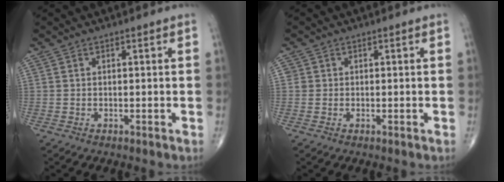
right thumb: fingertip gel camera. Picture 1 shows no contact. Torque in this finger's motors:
{"motor_torque": [0.03, 0.18, 0.20, 0.11, -0.01]}